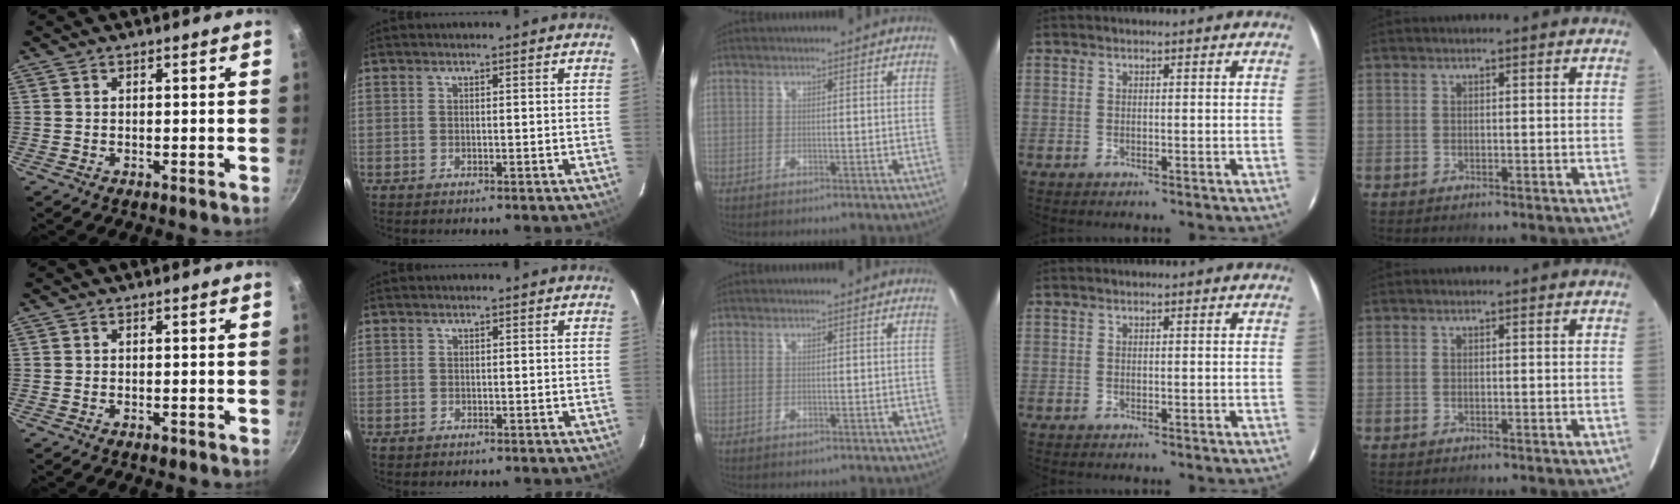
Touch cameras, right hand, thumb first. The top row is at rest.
{"thumb": {"total": 0.8, "force": [-0.4, 0.4, 0.5], "torque": [-0.008, 0.001, -0.007]}, "index": {"total": 0.7, "force": [-0.2, 0.7, 0.0], "torque": [0.002, 0.002, -0.001]}}